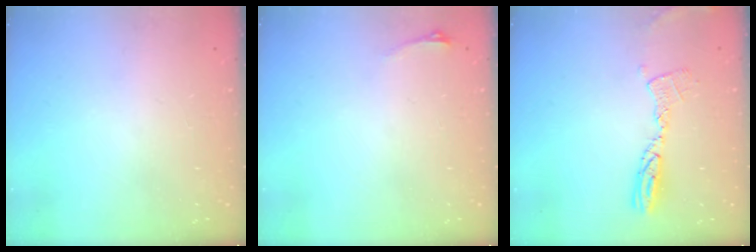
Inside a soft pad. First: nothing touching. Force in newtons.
{"total": 2.9, "press": 2.6, "slide": 1.5}
{"total": 9.7, "press": 9.6, "slide": 0.9}